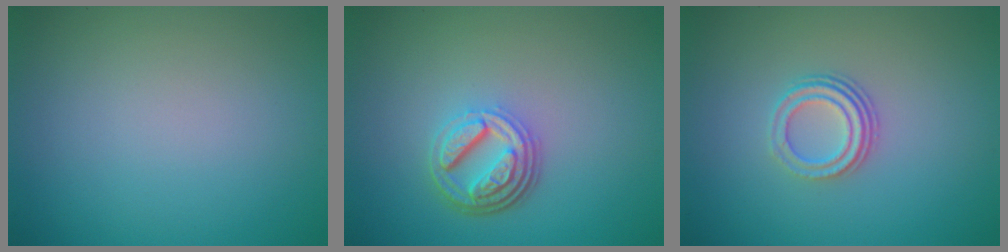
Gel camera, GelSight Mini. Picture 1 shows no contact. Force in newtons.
{"total": 4.6, "press": 3.4, "slide": 3.0}
{"total": 3.0, "press": 2.1, "slide": 2.1}